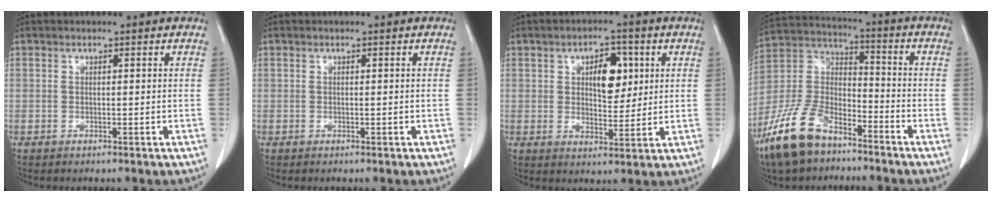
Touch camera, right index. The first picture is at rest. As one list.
[{"total": 0.0}, {"total": 6.6, "force": [2.0, 3.2, 5.4], "torque": [-0.082, 0.008, 0.036]}, {"total": 14.1, "force": [-9.9, 6.4, 7.8], "torque": [-0.180, 0.005, -0.196]}]